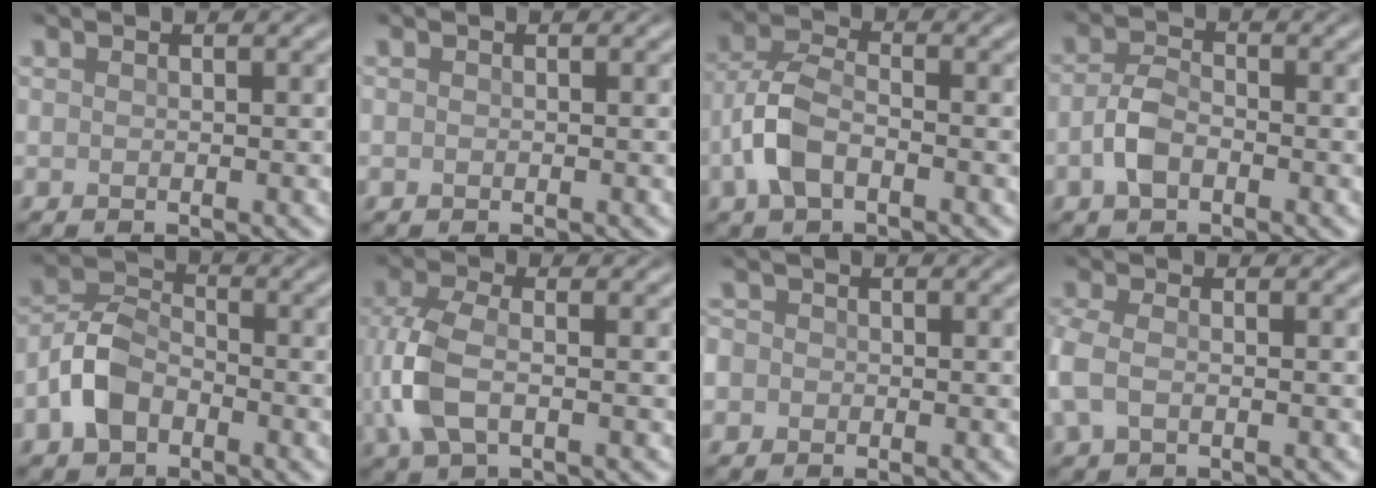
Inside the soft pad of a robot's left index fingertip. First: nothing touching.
{"total": 0.0}
{"total": 4.5, "force": [-1.7, 2.5, 3.3], "torque": [-0.077, 0.005, -0.043]}
{"total": 2.9, "force": [-1.2, 1.7, 2.0], "torque": [-0.043, 0.005, -0.031]}
{"total": 4.6, "force": [-2.2, 3.0, 2.6], "torque": [-0.056, 0.009, -0.054]}
{"total": 5.5, "force": [-0.8, 3.0, 4.6], "torque": [-0.119, 0.001, -0.021]}
{"total": 2.5, "force": [-0.2, 2.4, 0.8], "torque": [-0.005, 0.011, -0.026]}
{"total": 3.0, "force": [-0.7, 1.9, 2.3], "torque": [-0.065, 0.000, -0.023]}